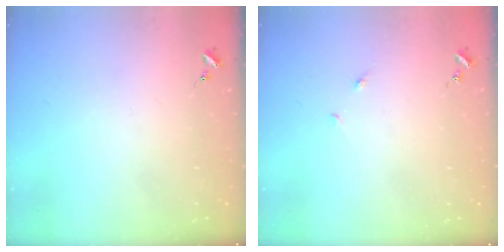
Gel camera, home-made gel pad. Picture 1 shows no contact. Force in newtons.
{"total": 3.7, "press": 3.7, "slide": 0.4}